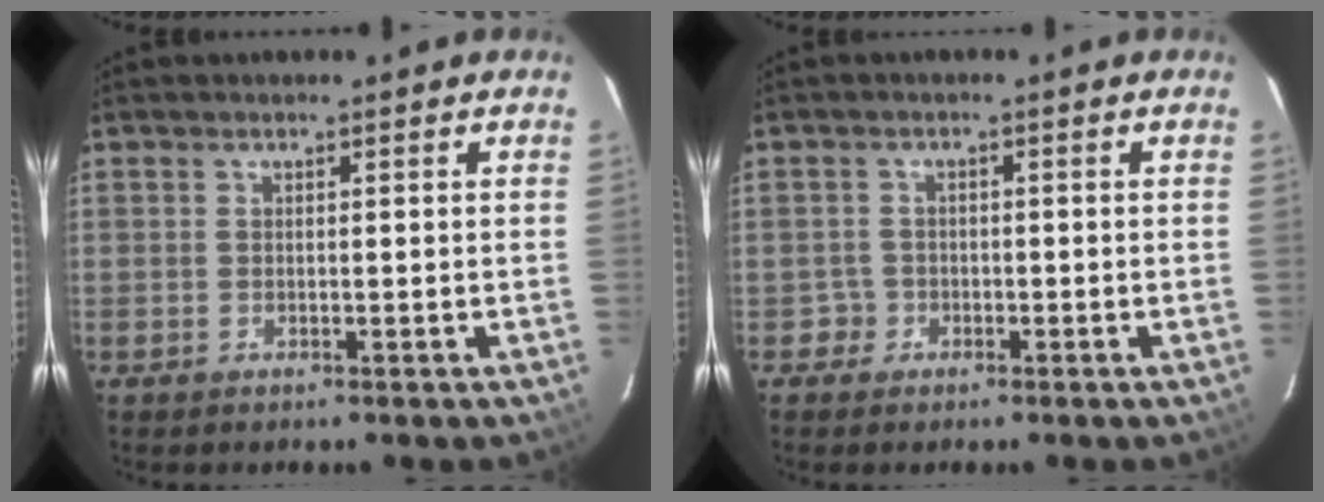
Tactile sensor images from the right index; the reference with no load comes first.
{"total": 2.3, "force": [-0.9, 2.0, -0.5], "torque": [0.012, 0.017, -0.014]}